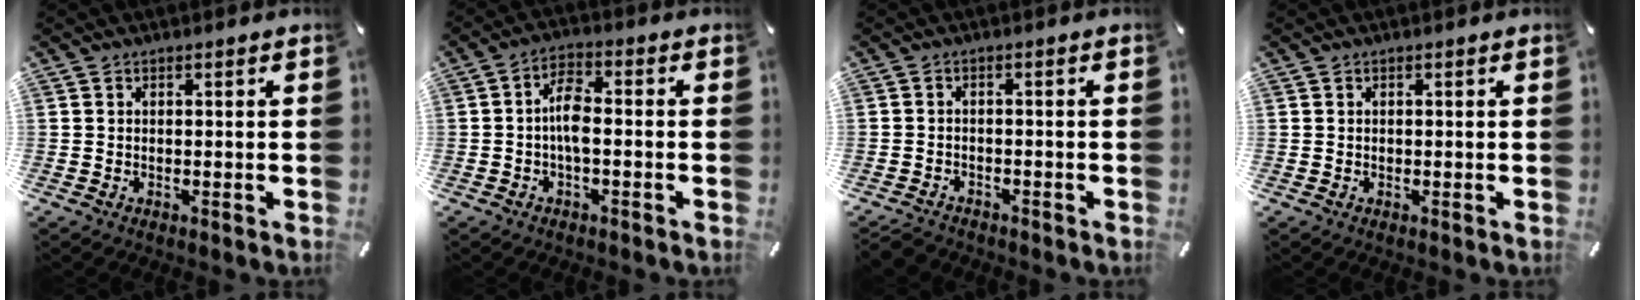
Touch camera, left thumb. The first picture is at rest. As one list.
[{"total": 6.0, "force": [-1.0, 2.6, 5.3], "torque": [-0.107, 0.009, -0.021]}, {"total": 2.8, "force": [-2.5, 1.2, 0.6], "torque": [-0.023, 0.010, -0.054]}, {"total": 0.0}]